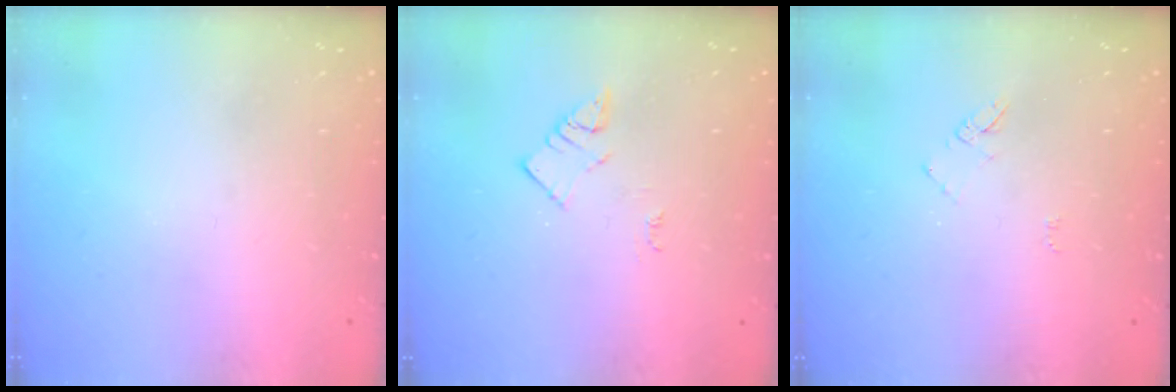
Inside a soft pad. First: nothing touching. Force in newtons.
{"total": 2.7, "press": 2.6, "slide": 0.4}
{"total": 4.3, "press": 4.3, "slide": 0.5}